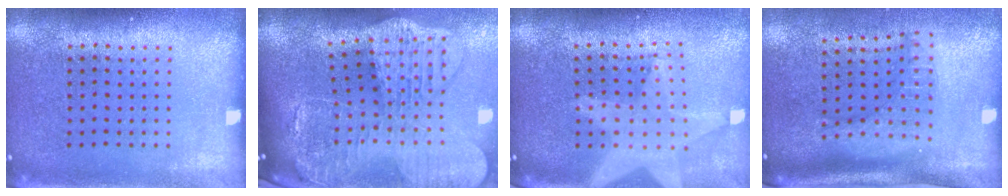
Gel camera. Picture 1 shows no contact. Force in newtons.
{"total": 4.5, "press": 3.3, "slide": 3.0}
{"total": 2.2, "press": 1.8, "slide": 1.3}
{"total": 2.2, "press": 1.7, "slide": 1.5}